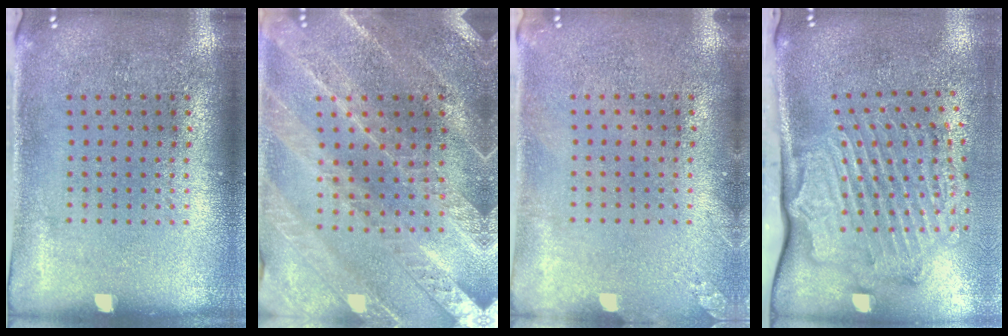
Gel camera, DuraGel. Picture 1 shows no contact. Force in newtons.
{"total": 2.3, "press": 2.3, "slide": 0.3}
{"total": 1.0, "press": 1.0, "slide": 0.1}
{"total": 2.4, "press": 2.2, "slide": 0.9}